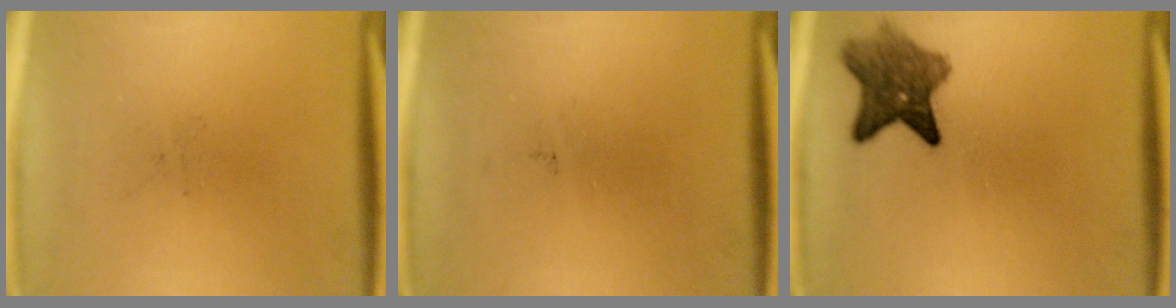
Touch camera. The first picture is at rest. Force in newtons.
{"total": 0.0}
{"total": 6.7}